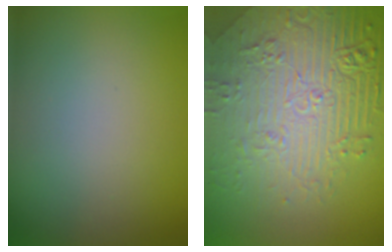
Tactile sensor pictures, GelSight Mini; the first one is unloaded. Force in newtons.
{"total": 8.0, "press": 6.1, "slide": 5.1}